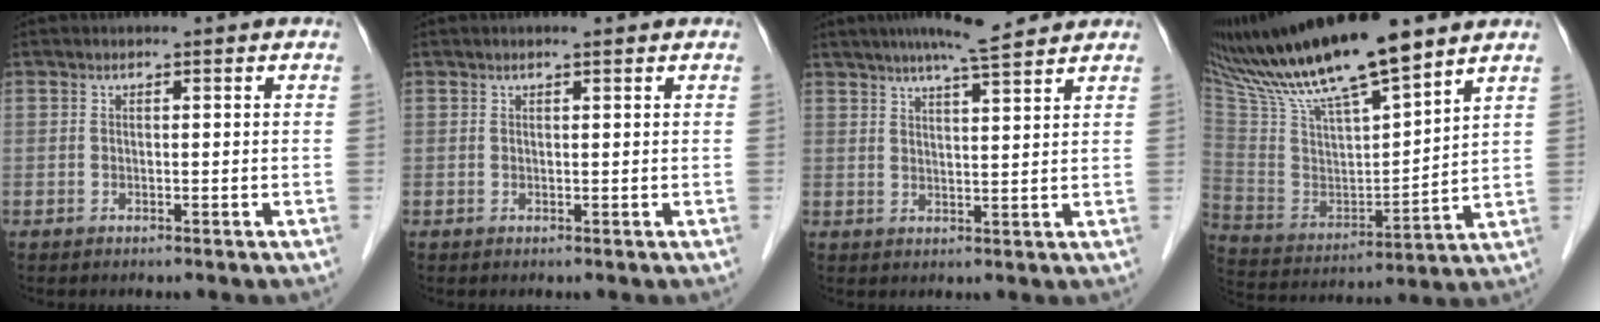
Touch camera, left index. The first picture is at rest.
{"total": 1.0, "force": [0.8, 0.1, 0.7], "torque": [-0.014, 0.007, 0.013]}
{"total": 8.7, "force": [7.4, 0.3, 4.4], "torque": [-0.071, 0.020, 0.109]}
{"total": 19.6, "force": [16.0, 1.5, 11.1], "torque": [-0.209, 0.003, 0.301]}